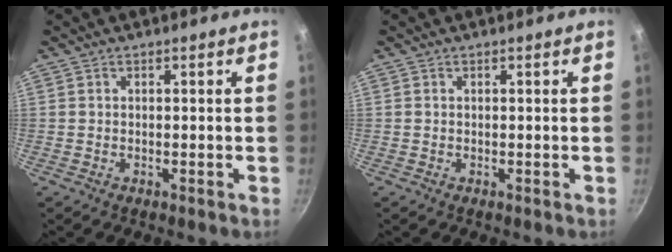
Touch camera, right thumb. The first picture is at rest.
{"total": 0.0}